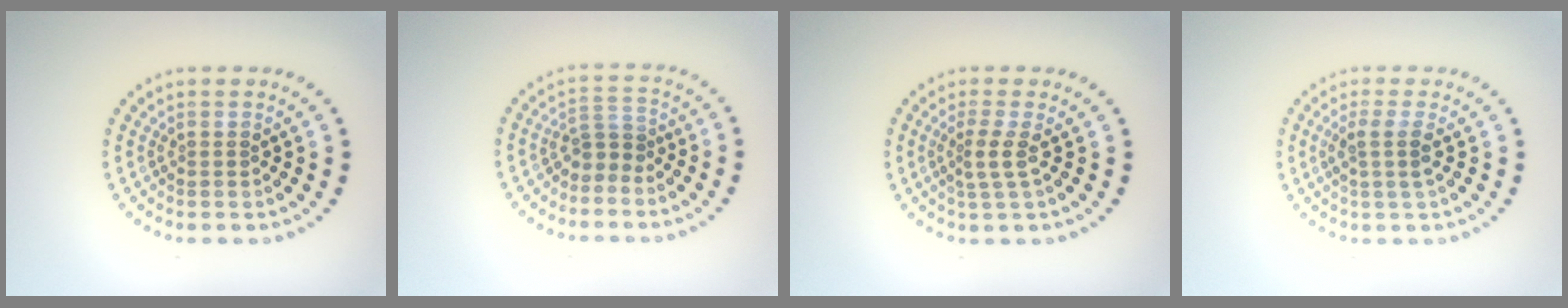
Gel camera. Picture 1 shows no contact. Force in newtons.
{"total": 1.9, "press": 1.4, "slide": 1.4}
{"total": 2.0, "press": 1.4, "slide": 1.4}
{"total": 2.0, "press": 1.6, "slide": 1.2}